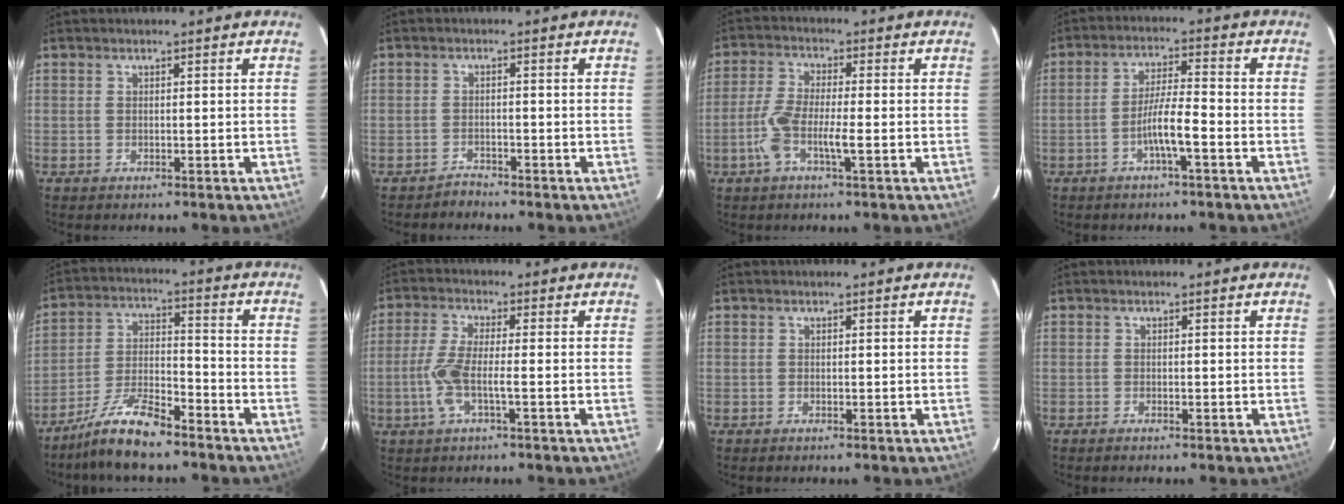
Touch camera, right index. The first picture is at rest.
{"total": 1.5, "force": [-1.3, 0.3, -0.6], "torque": [0.017, -0.003, -0.025]}
{"total": 6.4, "force": [-2.0, 0.8, 6.0], "torque": [-0.129, 0.005, -0.042]}
{"total": 5.9, "force": [-2.4, 0.2, 5.4], "torque": [-0.104, 0.008, -0.044]}
{"total": 10.0, "force": [-8.0, 1.7, 5.9], "torque": [-0.117, -0.007, -0.150]}
{"total": 5.7, "force": [-1.5, 0.6, 5.5], "torque": [-0.125, 0.002, -0.033]}
{"total": 0.0}
{"total": 0.9, "force": [-0.8, 0.0, 0.5], "torque": [-0.010, -0.002, -0.009]}